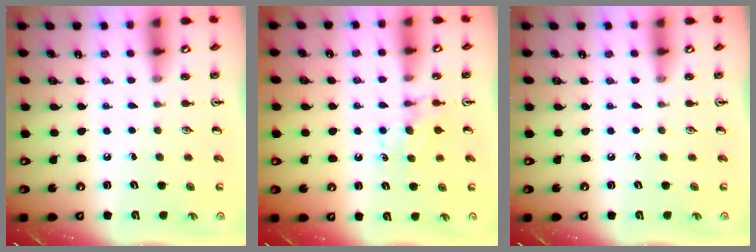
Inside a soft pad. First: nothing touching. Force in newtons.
{"total": 5.6, "press": 5.6, "slide": 0.8}
{"total": 0.0}